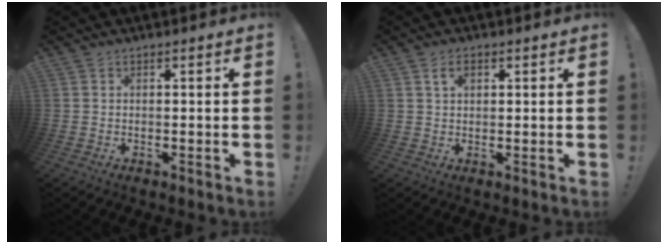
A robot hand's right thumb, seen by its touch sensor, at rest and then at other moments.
{"total": 3.1, "force": [1.3, 1.7, 2.1], "torque": [-0.037, 0.001, 0.022]}